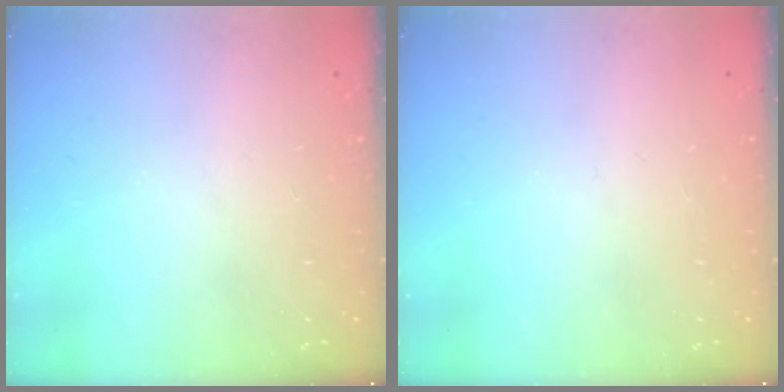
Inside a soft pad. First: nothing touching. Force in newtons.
{"total": 0.0}